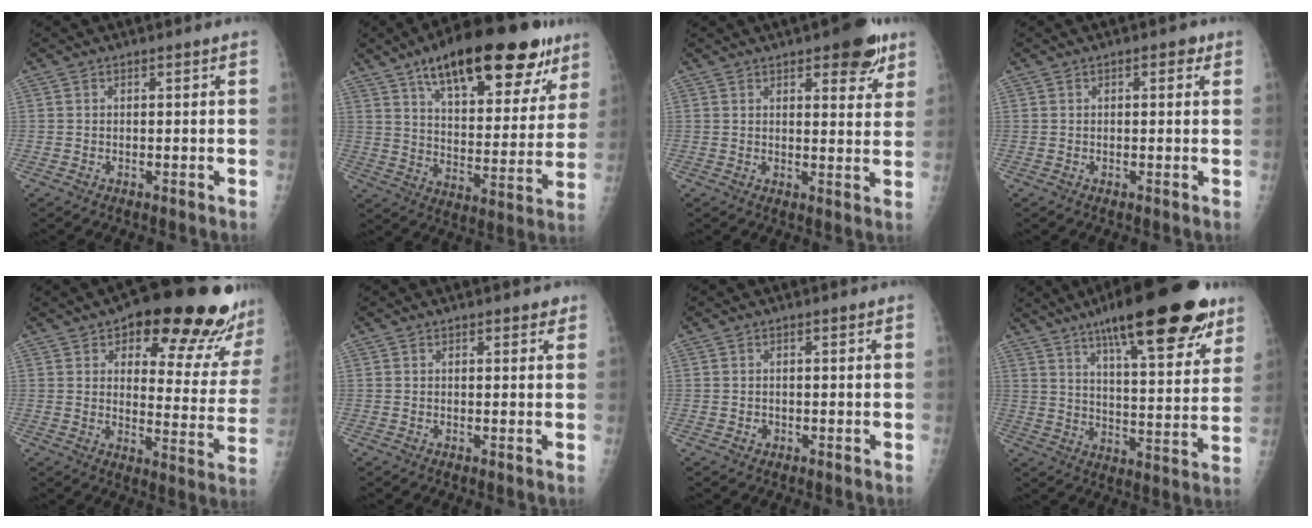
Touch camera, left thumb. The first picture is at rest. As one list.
[{"total": 27.1, "force": [16.3, 10.5, 18.9], "torque": [-0.243, -0.027, 0.244]}, {"total": 9.1, "force": [5.5, 3.4, 6.4], "torque": [-0.055, -0.023, 0.068]}, {"total": 2.1, "force": [0.9, 1.1, 1.6], "torque": [-0.014, 0.001, 0.009]}, {"total": 22.6, "force": [15.8, 7.6, 14.2], "torque": [-0.135, -0.071, 0.199]}, {"total": 1.5, "force": [1.1, 0.8, 0.6], "torque": [0.004, -0.004, 0.009]}, {"total": 0.8, "force": [-0.1, 0.7, 0.2], "torque": [-0.001, 0.001, -0.001]}, {"total": 25.1, "force": [15.7, 7.0, 18.3], "torque": [-0.240, -0.040, 0.234]}]